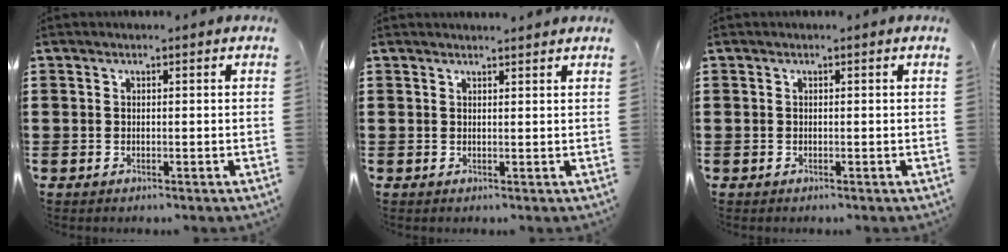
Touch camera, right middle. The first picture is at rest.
{"total": 1.2, "force": [1.2, -0.1, 0.1], "torque": [-0.004, -0.003, 0.024]}
{"total": 0.0}